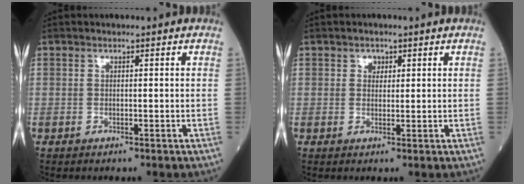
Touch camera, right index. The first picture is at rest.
{"total": 1.4, "force": [0.7, 1.1, 0.5], "torque": [-0.002, 0.000, 0.007]}